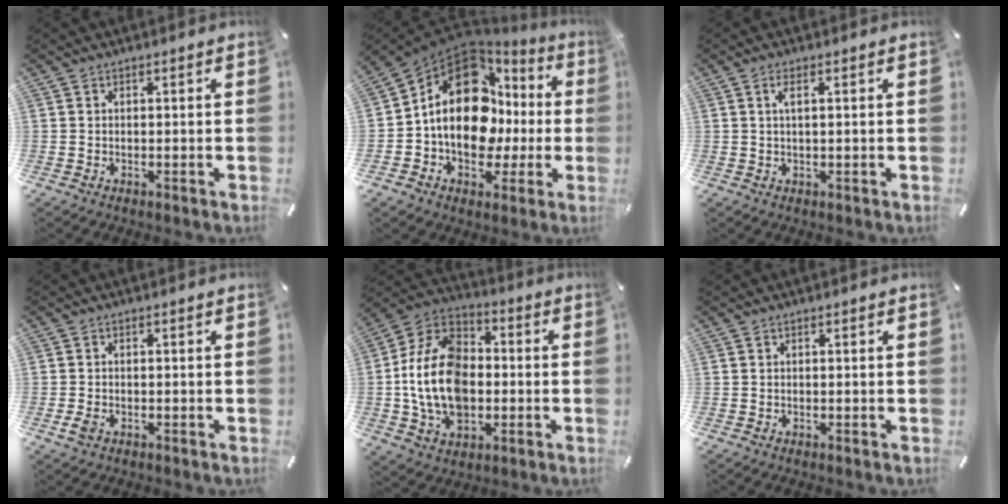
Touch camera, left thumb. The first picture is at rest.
{"total": 19.0, "force": [1.9, 13.3, 13.5], "torque": [-0.230, -0.007, 0.032]}
{"total": 2.4, "force": [0.6, 0.4, 2.2], "torque": [-0.046, 0.003, 0.009]}
{"total": 2.1, "force": [-0.8, 1.2, 1.5], "torque": [-0.040, -0.003, -0.017]}
{"total": 18.3, "force": [-2.5, 13.2, 12.4], "torque": [-0.284, 0.014, -0.050]}
{"total": 0.0}